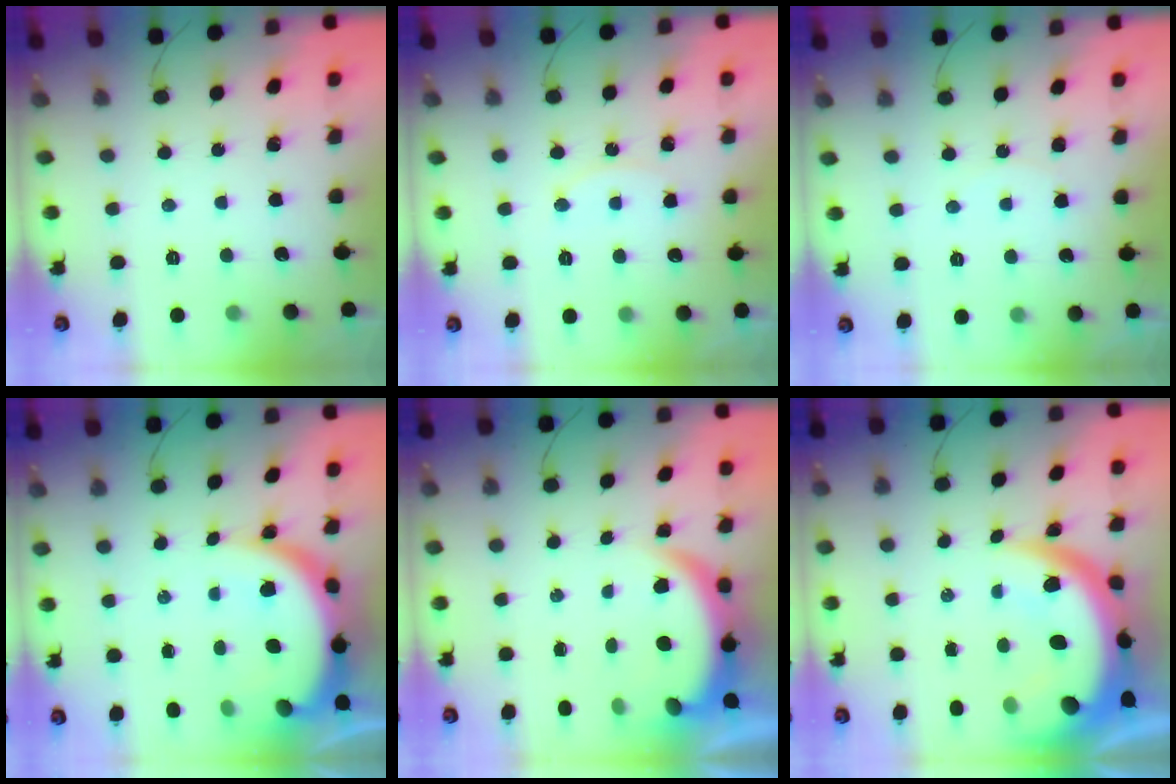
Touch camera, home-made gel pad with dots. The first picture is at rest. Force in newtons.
{"total": 6.0, "press": 6.0, "slide": 0.5}
{"total": 2.6, "press": 2.5, "slide": 0.6}
{"total": 10.8, "press": 10.8, "slide": 0.7}
{"total": 6.3, "press": 6.3, "slide": 0.4}
{"total": 16.1, "press": 16.1, "slide": 1.5}